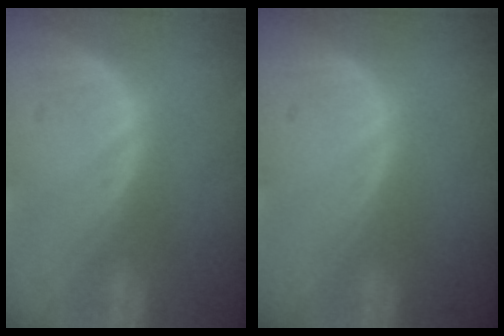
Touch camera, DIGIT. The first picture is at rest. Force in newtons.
{"total": 0.0}